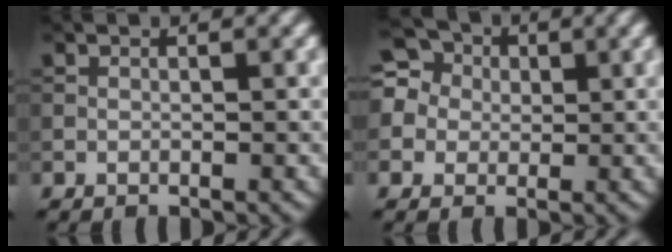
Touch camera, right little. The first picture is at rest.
{"total": 6.6, "force": [1.3, 5.8, 2.8], "torque": [-0.063, 0.042, -0.010]}